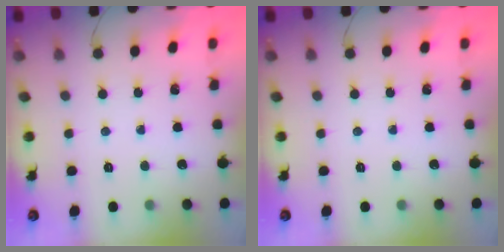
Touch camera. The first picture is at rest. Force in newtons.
{"total": 0.0}